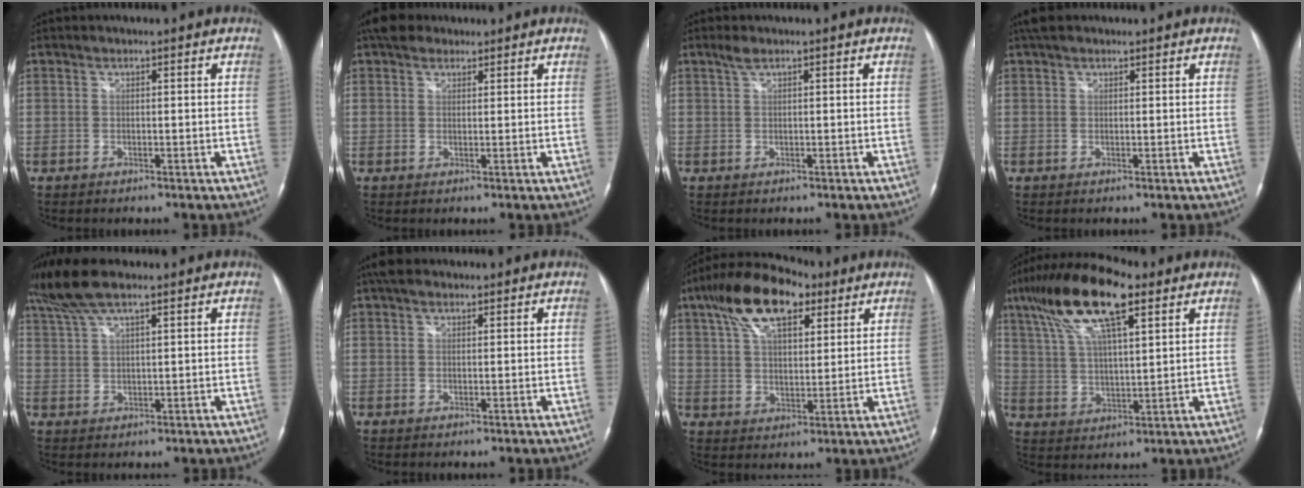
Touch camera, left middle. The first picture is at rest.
{"total": 4.7, "force": [3.6, 2.6, 1.6], "torque": [-0.029, 0.029, 0.063]}
{"total": 1.3, "force": [0.9, 0.3, 0.9], "torque": [-0.019, 0.011, 0.020]}
{"total": 3.2, "force": [2.5, 1.5, 1.5], "torque": [-0.028, 0.026, 0.043]}
{"total": 8.0, "force": [6.2, 1.4, 4.8], "torque": [-0.105, 0.032, 0.120]}
{"total": 3.5, "force": [2.5, 1.9, 1.5], "torque": [-0.030, 0.026, 0.043]}
{"total": 14.4, "force": [8.2, 6.0, 10.3], "torque": [-0.198, 0.040, 0.147]}
{"total": 15.8, "force": [8.9, 4.1, 12.3], "torque": [-0.243, 0.036, 0.164]}